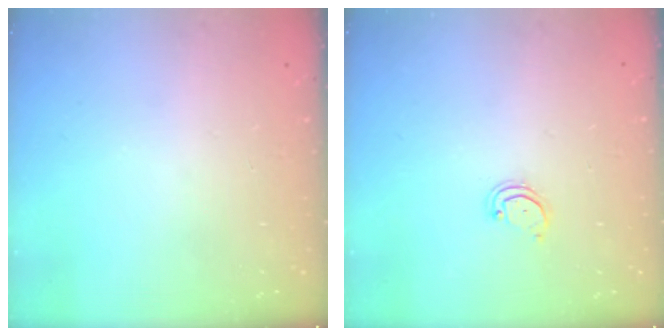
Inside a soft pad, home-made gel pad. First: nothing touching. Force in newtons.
{"total": 2.5, "press": 2.5, "slide": 0.2}